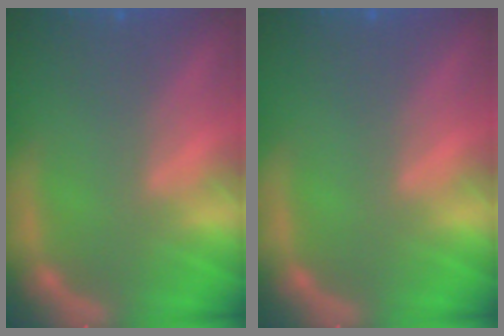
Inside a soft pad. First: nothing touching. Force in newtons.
{"total": 0.0}